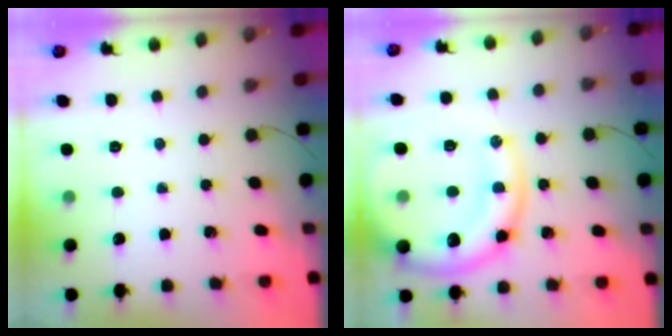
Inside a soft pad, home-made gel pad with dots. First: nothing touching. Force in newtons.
{"total": 17.1, "press": 16.9, "slide": 2.7}